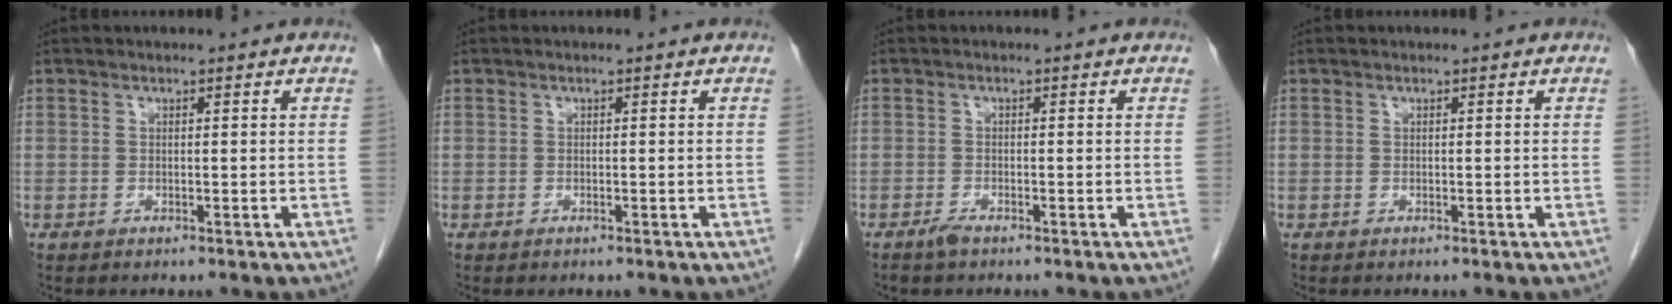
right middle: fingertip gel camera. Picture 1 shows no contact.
{"total": 0.0}
{"total": 1.4, "force": [-1.1, 0.2, 0.7], "torque": [-0.019, -0.002, -0.020]}
{"total": 0.0}